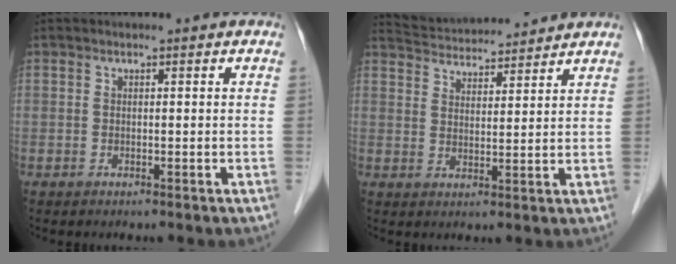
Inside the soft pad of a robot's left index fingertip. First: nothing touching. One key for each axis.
{"total": 11.1, "fx": 10.7, "fy": 1.1, "fz": 2.5, "tx": -0.053, "ty": 0.025, "tz": 0.168}